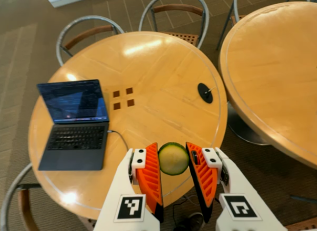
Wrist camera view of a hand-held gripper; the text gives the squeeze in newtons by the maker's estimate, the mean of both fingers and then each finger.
{"total": 7.5, "left": 7.3, "right": 7.8}